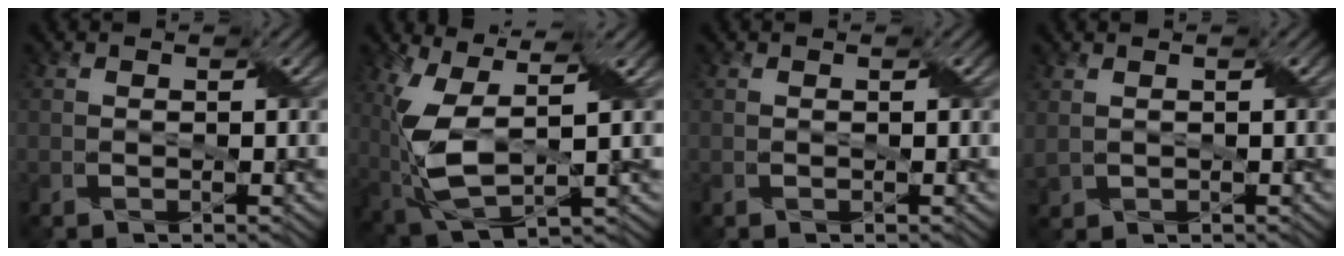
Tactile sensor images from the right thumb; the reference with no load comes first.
{"total": 9.7, "force": [0.7, 3.9, 8.8], "torque": [-0.216, -0.013, 0.019]}
{"total": 0.0}
{"total": 1.3, "force": [0.6, 0.8, 0.8], "torque": [-0.028, 0.000, 0.019]}